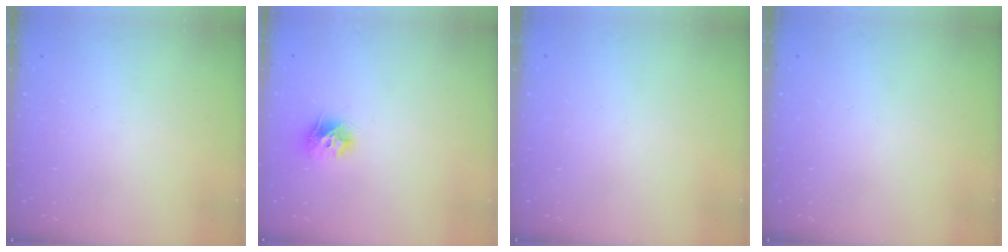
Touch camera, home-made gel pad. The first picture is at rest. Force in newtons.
{"total": 9.1, "press": 9.1, "slide": 0.3}
{"total": 0.0}
{"total": 0.0}